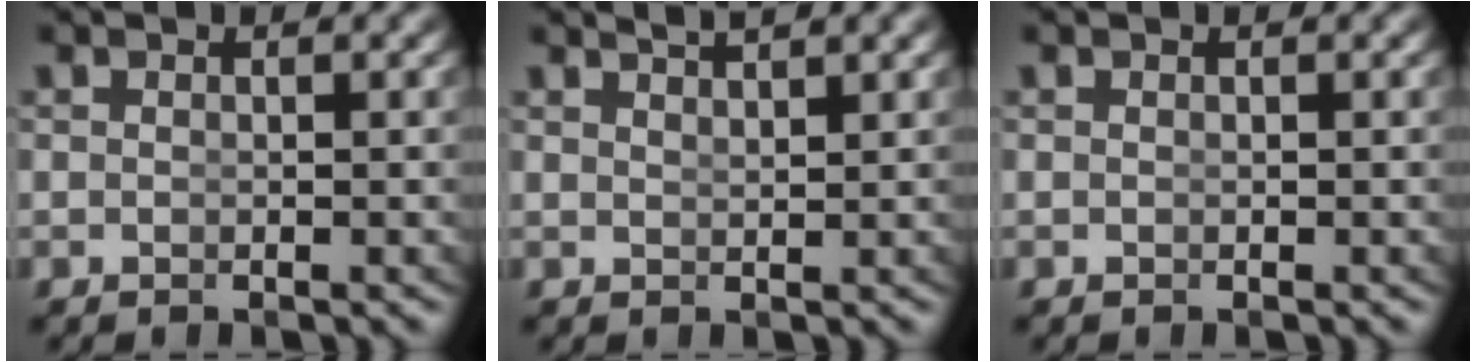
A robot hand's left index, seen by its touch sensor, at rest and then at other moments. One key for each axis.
{"total": 2.0, "fx": 1.8, "fy": -0.5, "fz": 0.7, "tx": -0.006, "ty": -0.005, "tz": 0.039}
{"total": 0.0}